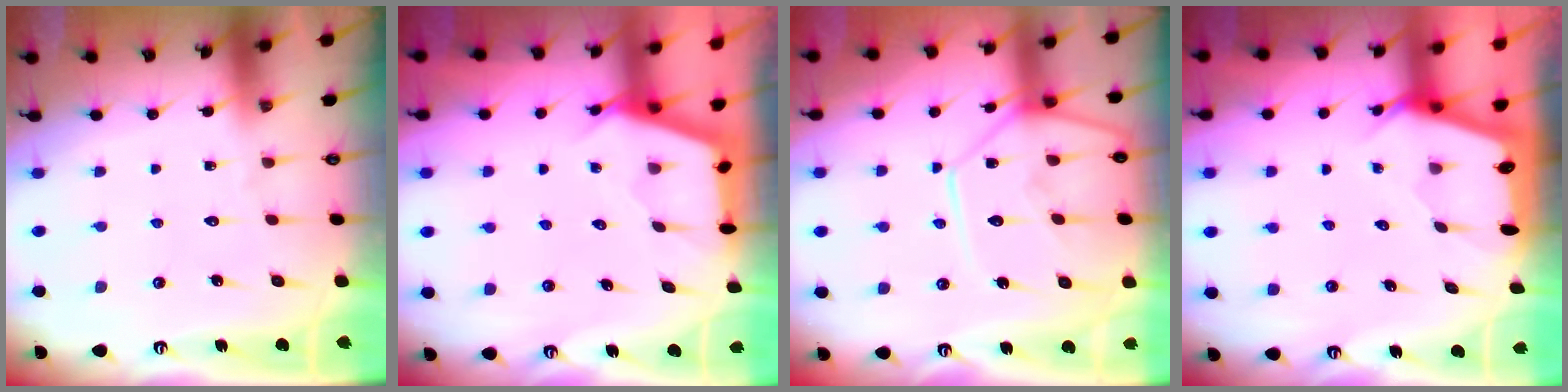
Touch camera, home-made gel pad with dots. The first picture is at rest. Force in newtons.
{"total": 2.9, "press": 2.8, "slide": 0.4}
{"total": 12.1, "press": 12.1, "slide": 1.2}
{"total": 2.4, "press": 2.4, "slide": 0.3}